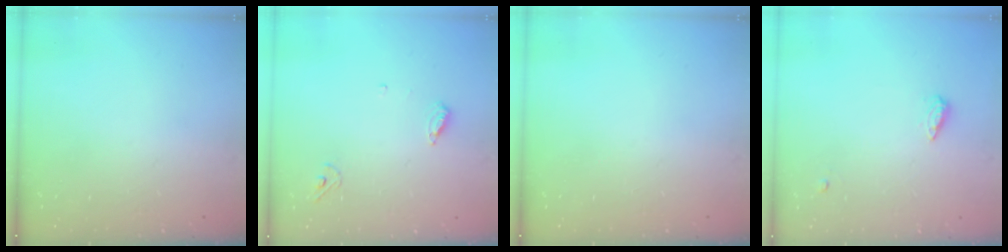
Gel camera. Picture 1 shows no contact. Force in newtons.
{"total": 5.9, "press": 5.9, "slide": 0.6}
{"total": 0.0}
{"total": 5.2, "press": 5.1, "slide": 1.0}